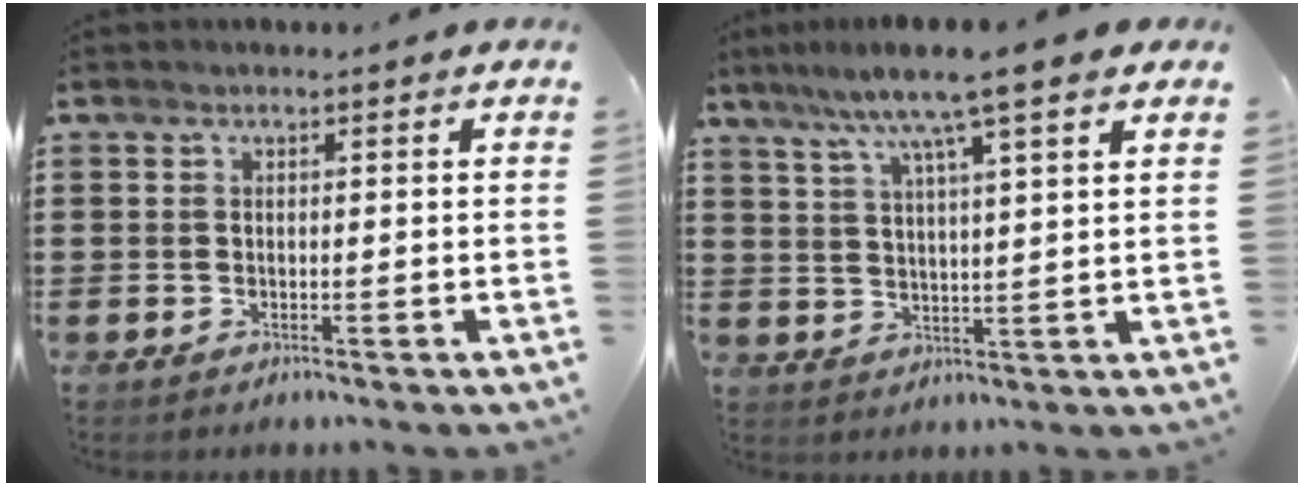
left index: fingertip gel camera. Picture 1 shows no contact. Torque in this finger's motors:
{"motor_torque": [2.14, 0.00, 1.05, 0.21]}